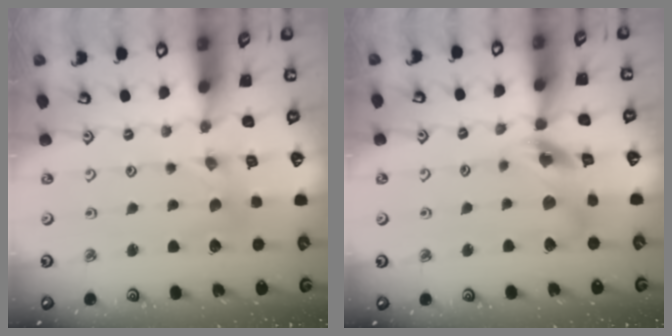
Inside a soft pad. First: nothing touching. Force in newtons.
{"total": 12.6, "press": 12.5, "slide": 1.7}